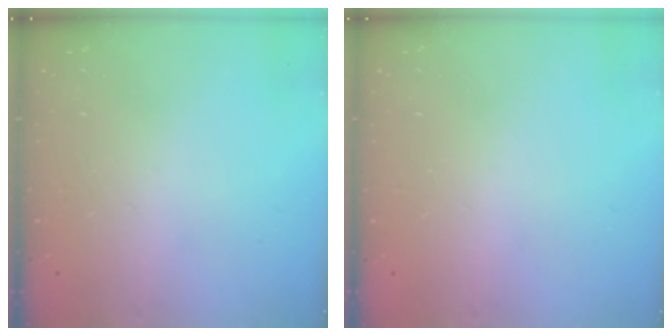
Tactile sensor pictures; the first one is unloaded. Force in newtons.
{"total": 0.8, "press": 0.8, "slide": 0.1}